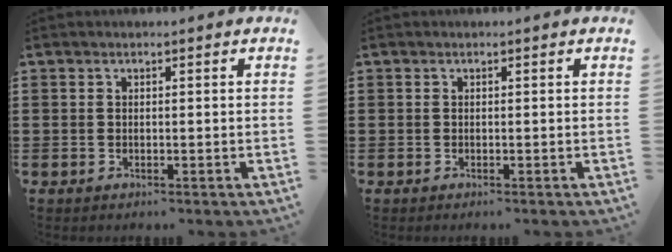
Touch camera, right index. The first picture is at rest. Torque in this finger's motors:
{"motor_torque": [0.21, -0.26, 0.05, 0.00]}